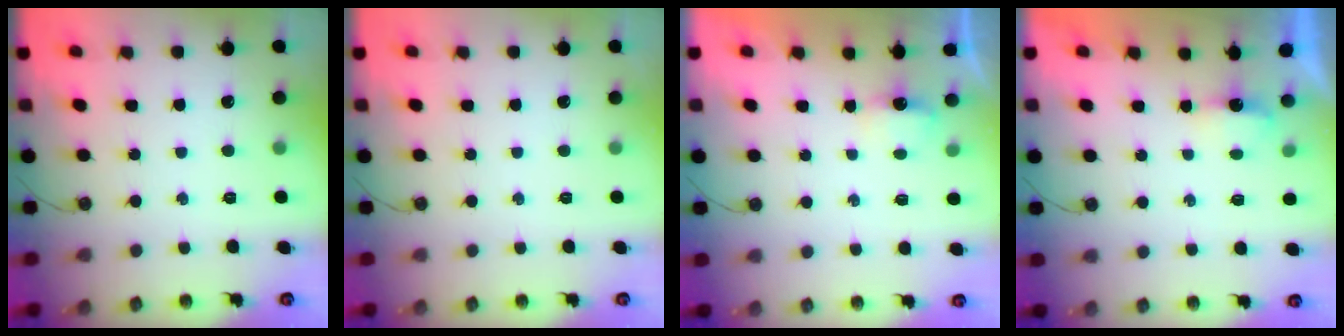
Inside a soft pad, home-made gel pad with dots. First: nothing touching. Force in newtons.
{"total": 0.0}
{"total": 3.3, "press": 3.2, "slide": 0.6}
{"total": 2.9, "press": 2.8, "slide": 0.6}